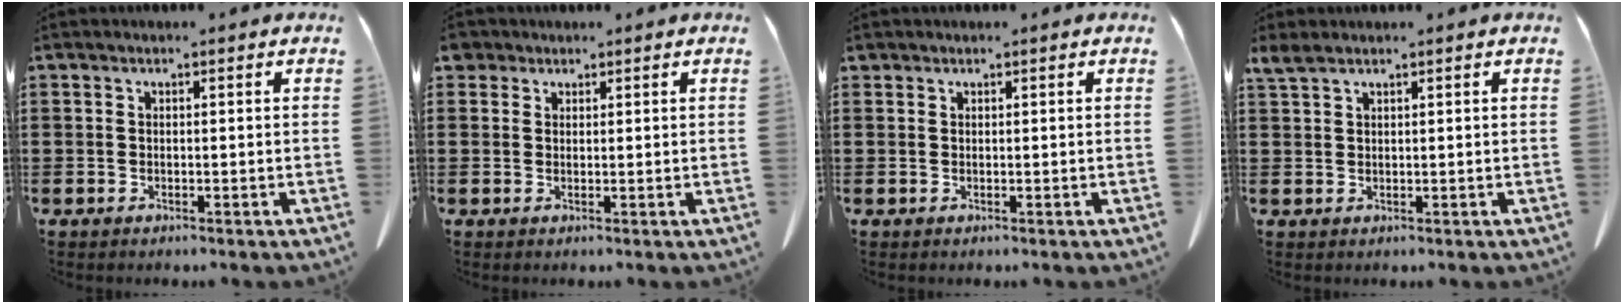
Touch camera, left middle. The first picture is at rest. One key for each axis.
{"total": 1.9, "fx": 1.4, "fy": 1.2, "fz": 0.3, "tx": -0.013, "ty": 0.009, "tz": 0.027}
{"total": 0.5, "fx": 0.4, "fy": 0.3, "fz": 0.1, "tx": -0.003, "ty": 0.002, "tz": 0.008}
{"total": 2.2, "fx": 1.7, "fy": 0.6, "fz": 1.3, "tx": -0.030, "ty": 0.002, "tz": 0.031}